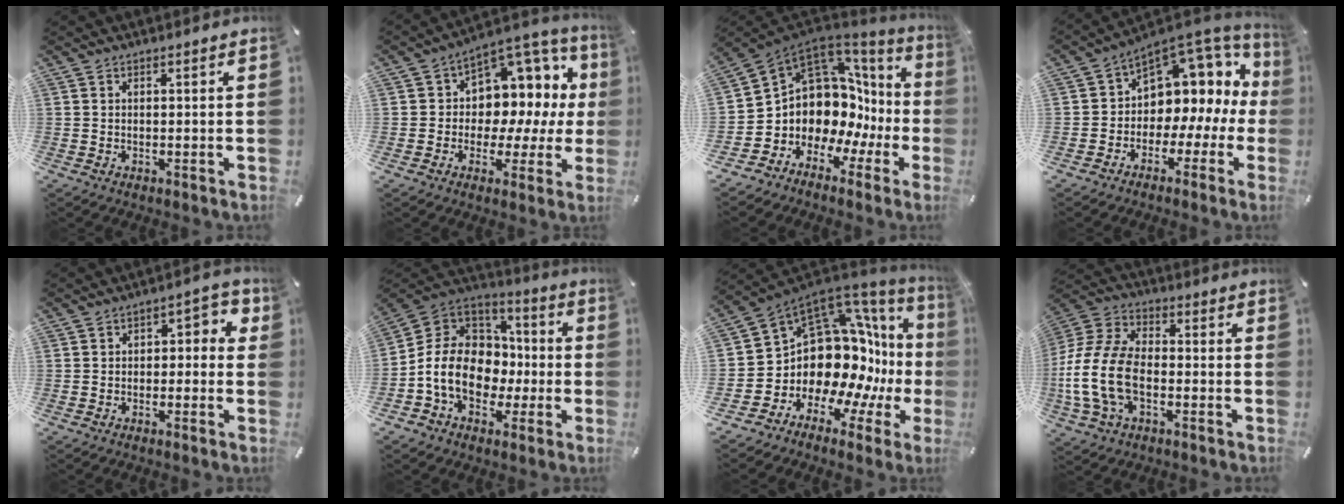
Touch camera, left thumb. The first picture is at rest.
{"total": 9.9, "force": [2.4, 8.5, 4.3], "torque": [-0.048, -0.046, 0.049]}
{"total": 12.3, "force": [2.0, 10.3, 6.4], "torque": [-0.116, -0.071, 0.051]}
{"total": 8.9, "force": [4.1, 7.2, 3.4], "torque": [-0.050, -0.060, 0.069]}
{"total": 4.2, "force": [-1.2, 2.8, 2.9], "torque": [-0.038, 0.013, -0.031]}
{"total": 14.5, "force": [-3.6, 11.9, 7.5], "torque": [-0.174, 0.015, -0.059]}
{"total": 17.3, "force": [0.4, 13.7, 10.6], "torque": [-0.161, -0.079, 0.052]}
{"total": 15.5, "force": [-4.2, 10.2, 10.9], "torque": [-0.241, 0.016, -0.079]}